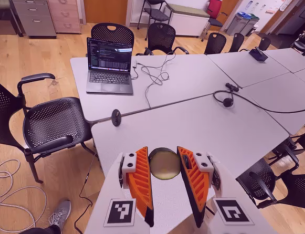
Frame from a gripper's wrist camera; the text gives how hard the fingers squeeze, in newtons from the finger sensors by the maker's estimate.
{"total": 8.9, "left": 9.1, "right": 8.8}